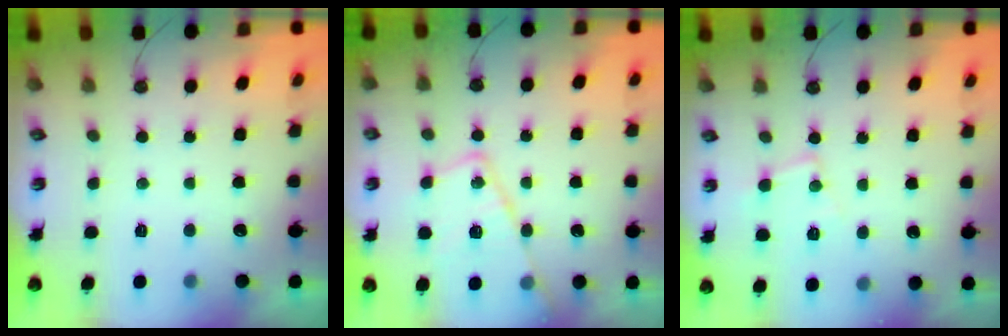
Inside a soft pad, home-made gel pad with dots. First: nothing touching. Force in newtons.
{"total": 18.1, "press": 18.0, "slide": 1.5}
{"total": 8.0, "press": 8.0, "slide": 0.6}